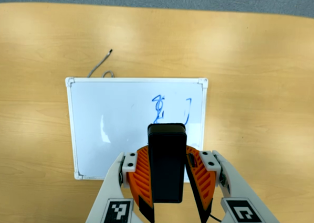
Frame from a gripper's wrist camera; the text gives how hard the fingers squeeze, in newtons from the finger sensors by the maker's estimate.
{"total": 7.5, "left": 6.6, "right": 8.3}